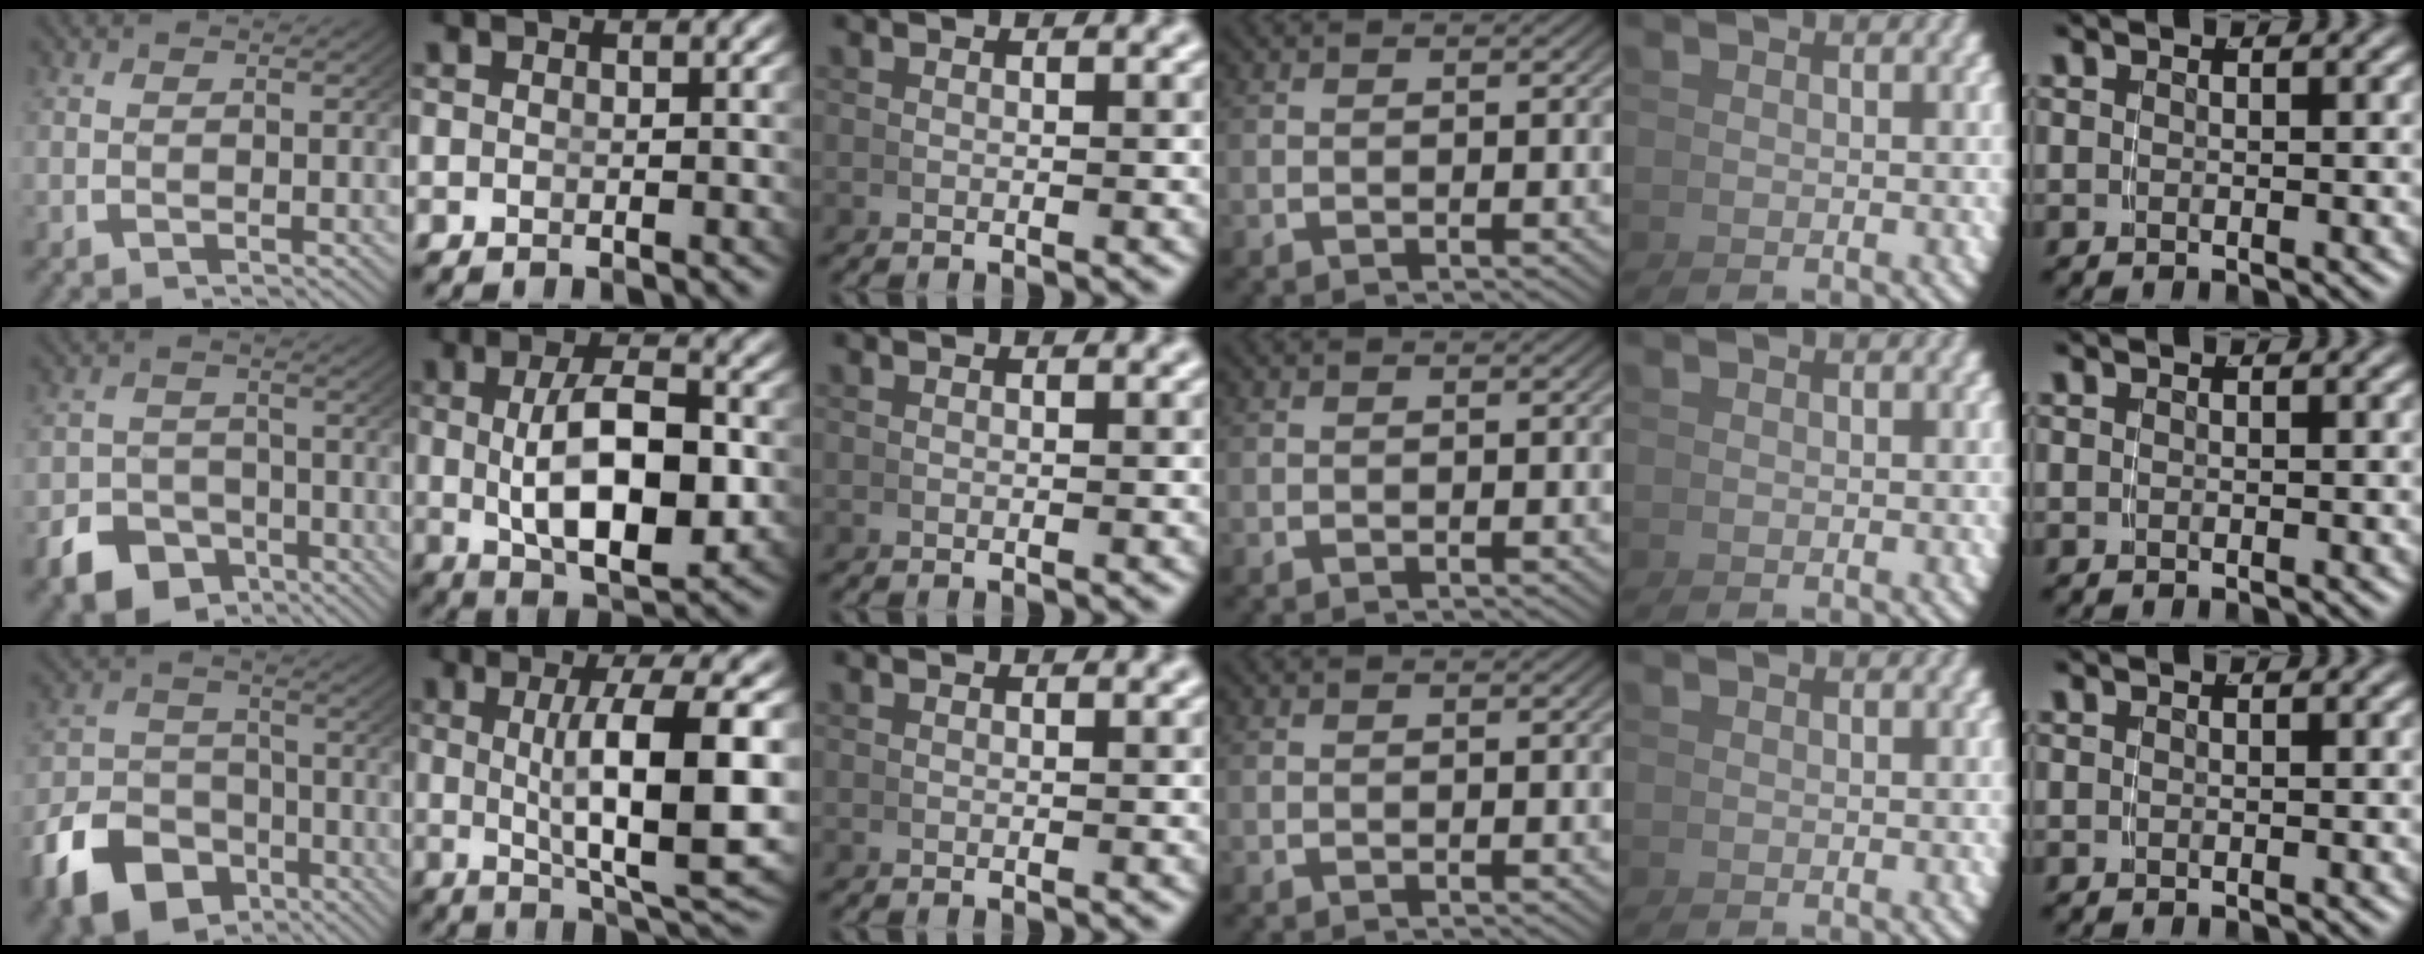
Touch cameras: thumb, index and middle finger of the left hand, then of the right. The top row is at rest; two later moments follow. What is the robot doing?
{"motion": "grasp_and_lifting", "object": "coin"}